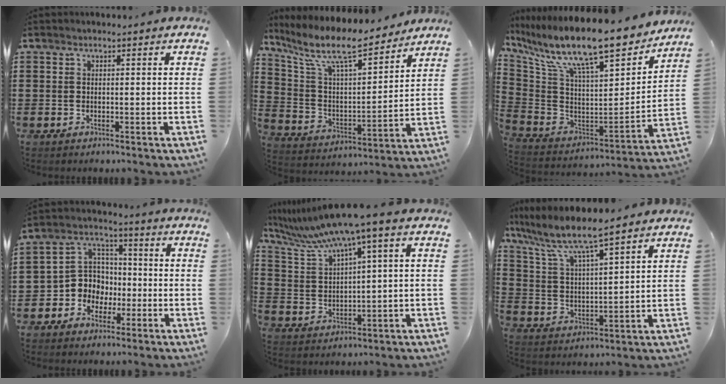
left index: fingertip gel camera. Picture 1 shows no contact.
{"total": 11.3, "force": [9.1, 2.2, 6.4], "torque": [-0.161, -0.052, 0.154]}
{"total": 14.3, "force": [11.3, 1.8, 8.6], "torque": [-0.197, -0.081, 0.189]}
{"total": 7.2, "force": [-2.1, 6.7, 1.8], "torque": [-0.080, 0.002, -0.047]}
{"total": 7.7, "force": [5.5, 0.1, 5.4], "torque": [-0.131, -0.036, 0.091]}
{"total": 6.4, "force": [5.5, 0.4, 3.3], "torque": [-0.091, -0.034, 0.088]}